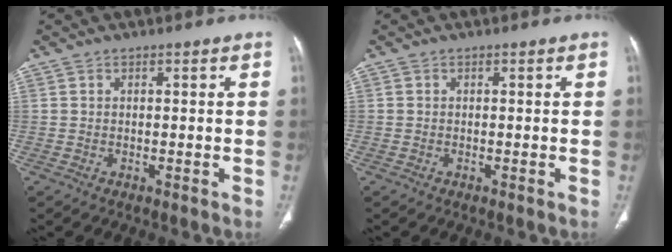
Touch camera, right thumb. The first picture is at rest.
{"total": 0.0}